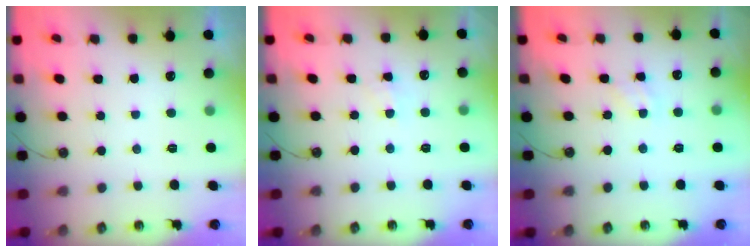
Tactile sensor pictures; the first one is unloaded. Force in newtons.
{"total": 3.4, "press": 3.4, "slide": 0.6}
{"total": 1.7, "press": 1.7, "slide": 0.3}